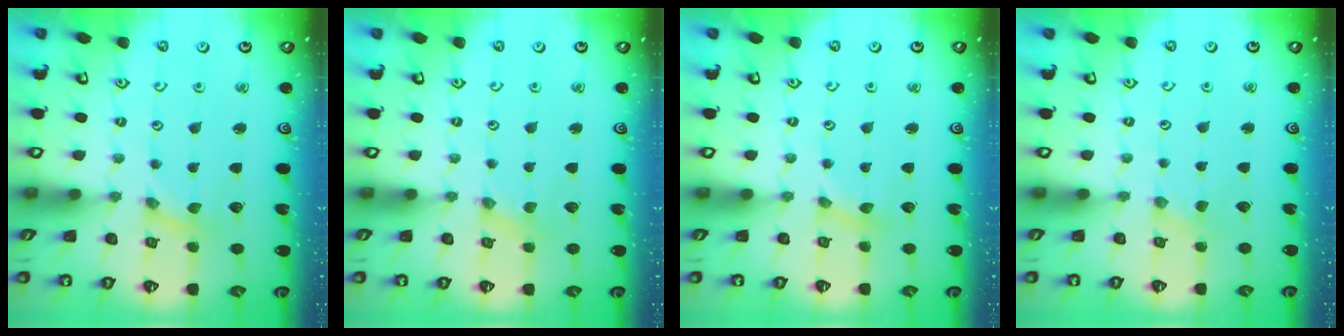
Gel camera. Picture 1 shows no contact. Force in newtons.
{"total": 0.0}
{"total": 2.9, "press": 2.8, "slide": 0.4}
{"total": 0.0}